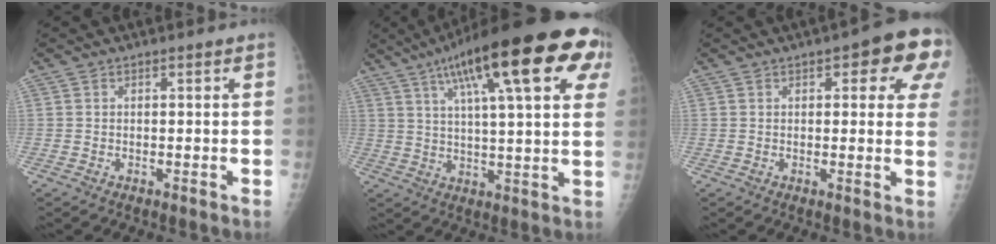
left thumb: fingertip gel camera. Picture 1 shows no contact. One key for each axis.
{"total": 25.8, "fx": 11.8, "fy": 6.2, "fz": 22.0, "tx": -0.323, "ty": 0.010, "tz": 0.170}
{"total": 10.6, "fx": 4.3, "fy": 4.1, "fz": 8.8, "tx": -0.058, "ty": -0.005, "tz": 0.039}